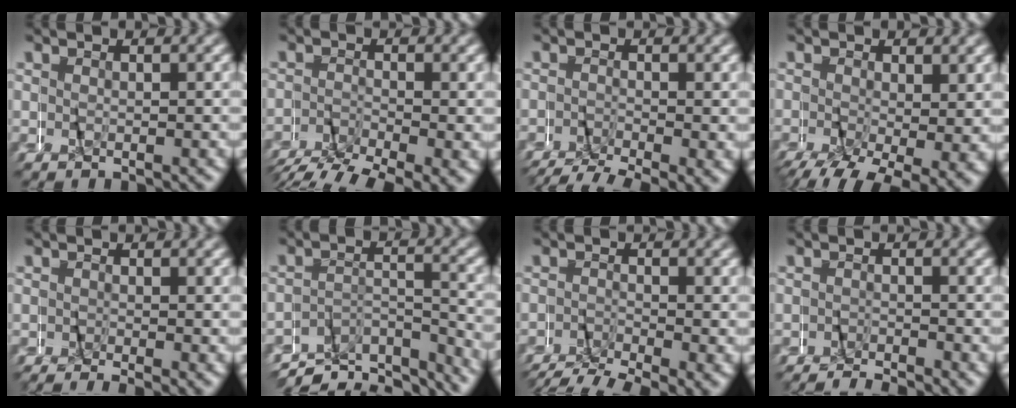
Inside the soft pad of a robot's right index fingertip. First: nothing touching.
{"total": 3.8, "force": [-3.3, 1.2, 1.5], "torque": [-0.016, -0.006, -0.058]}
{"total": 5.1, "force": [-4.1, 1.8, 2.3], "torque": [-0.029, -0.018, -0.061]}
{"total": 6.6, "force": [-3.5, 3.0, 4.7], "torque": [-0.078, -0.037, -0.036]}
{"total": 1.8, "force": [-0.9, 0.7, 1.4], "torque": [-0.017, 0.000, -0.018]}
{"total": 7.2, "force": [-7.0, 0.7, 1.3], "torque": [-0.012, -0.010, -0.118]}
{"total": 5.0, "force": [-4.1, 2.0, 2.1], "torque": [-0.027, -0.017, -0.063]}
{"total": 2.4, "force": [-2.2, 0.8, 0.6], "torque": [-0.009, -0.004, -0.039]}